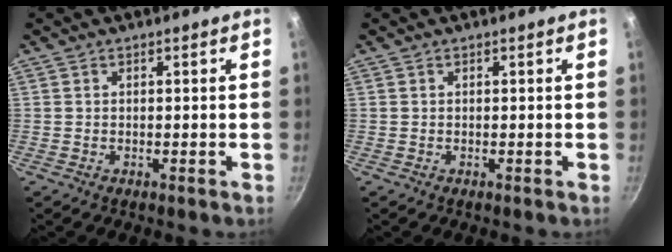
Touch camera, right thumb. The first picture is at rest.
{"total": 0.0}